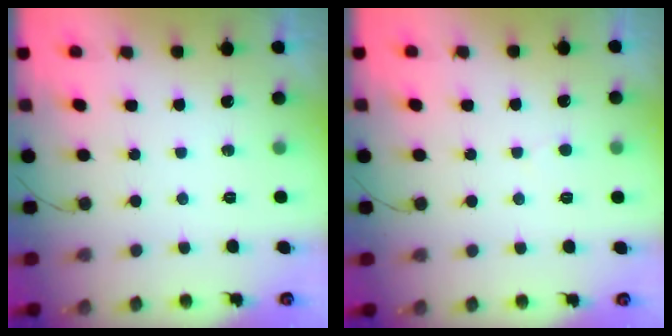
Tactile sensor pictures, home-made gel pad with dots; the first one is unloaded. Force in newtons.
{"total": 3.0, "press": 3.0, "slide": 0.4}